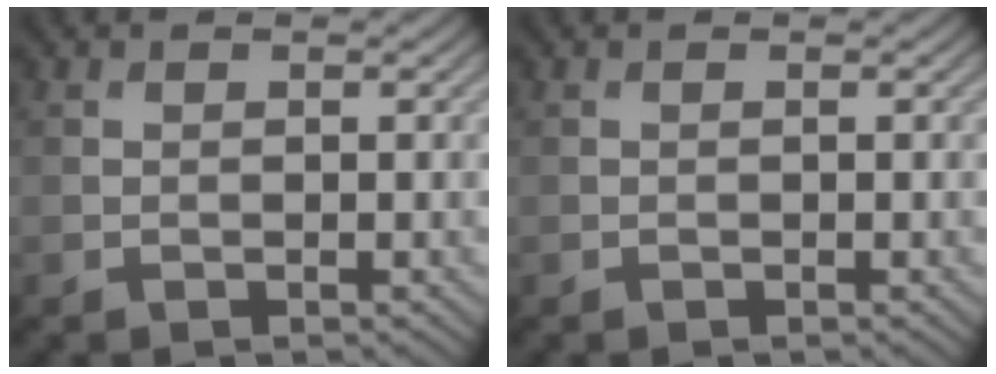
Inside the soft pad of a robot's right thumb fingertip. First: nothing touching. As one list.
[{"total": 0.0}]